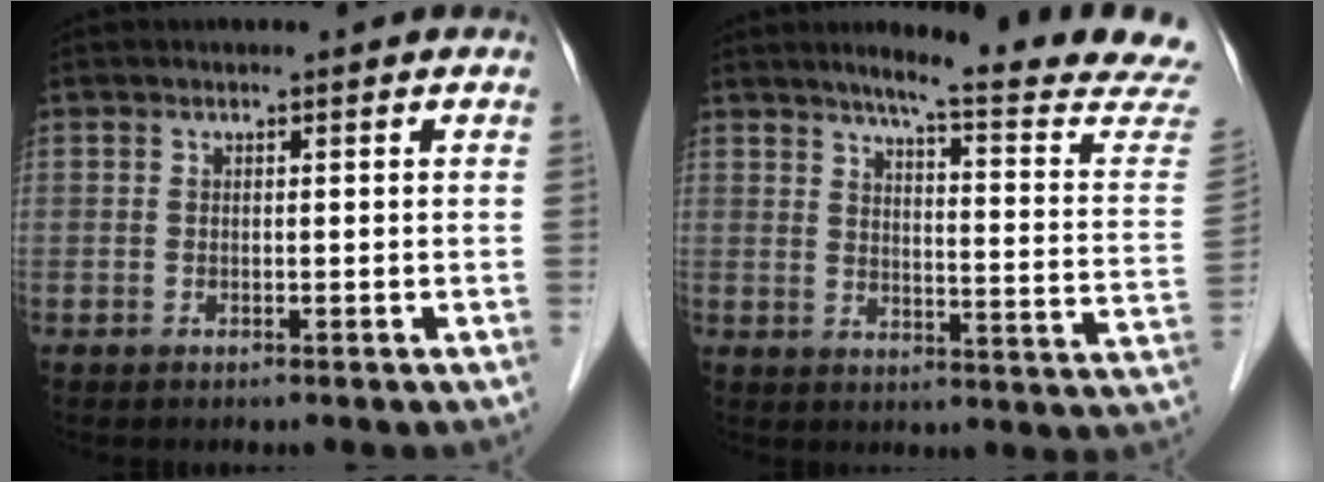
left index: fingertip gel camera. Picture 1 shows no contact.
{"total": 17.8, "force": [15.9, -1.2, 7.7], "torque": [-0.103, -0.086, 0.183]}